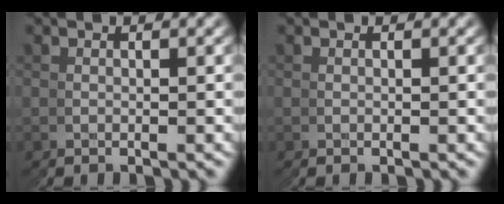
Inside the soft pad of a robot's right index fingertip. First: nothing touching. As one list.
[{"total": 0.0}]